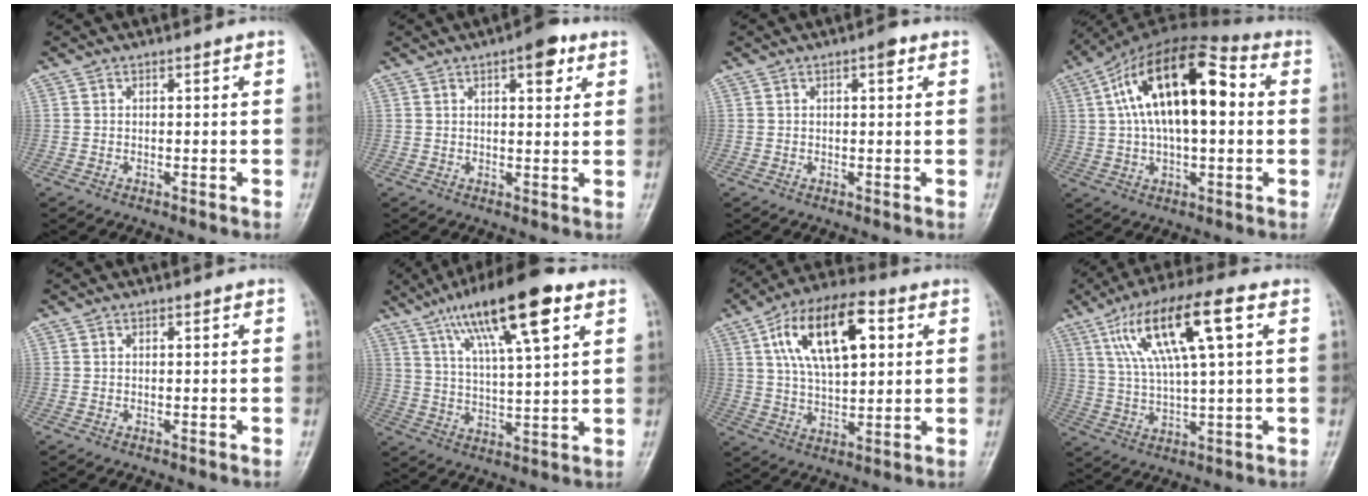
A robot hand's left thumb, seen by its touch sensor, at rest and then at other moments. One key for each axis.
{"total": 5.9, "fx": 3.0, "fy": 2.4, "fz": 4.5, "tx": -0.042, "ty": -0.008, "tz": 0.034}
{"total": 2.2, "fx": 1.0, "fy": 0.9, "fz": 1.8, "tx": -0.020, "ty": 0.001, "tz": 0.011}
{"total": 19.4, "fx": 3.5, "fy": 9.4, "fz": 16.6, "tx": -0.276, "ty": 0.030, "tz": 0.047}
{"total": 0.0}
{"total": 17.8, "fx": 9.4, "fy": 4.3, "fz": 14.5, "tx": -0.233, "ty": -0.016, "tz": 0.163}
{"total": 17.4, "fx": 5.9, "fy": 8.4, "fz": 14.1, "tx": -0.224, "ty": 0.001, "tz": 0.100}
{"total": 16.2, "fx": 6.2, "fy": 4.1, "fz": 14.4, "tx": -0.271, "ty": 0.007, "tz": 0.111}